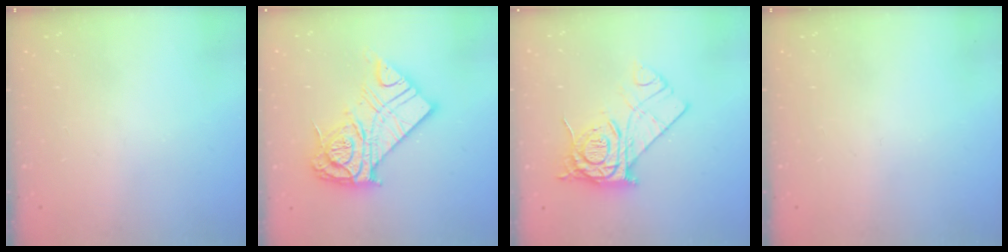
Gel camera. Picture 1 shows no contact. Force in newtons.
{"total": 20.3, "press": 20.1, "slide": 2.2}
{"total": 14.2, "press": 14.1, "slide": 1.1}
{"total": 0.0}